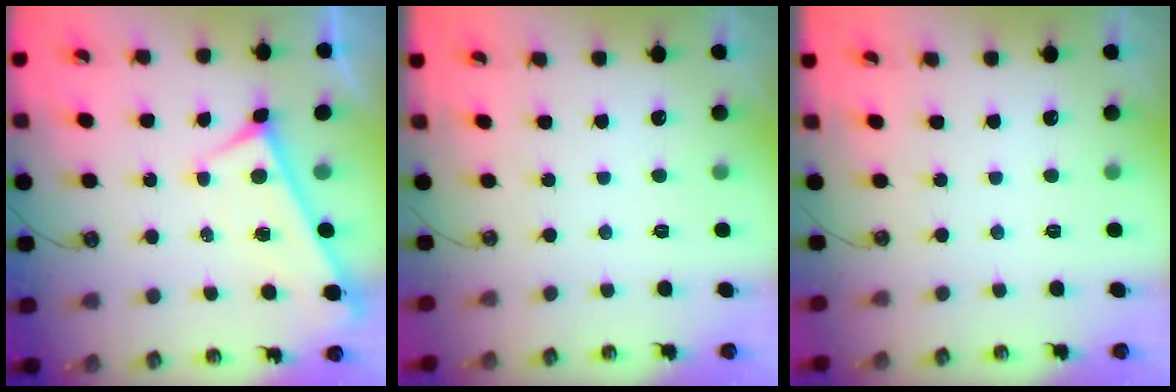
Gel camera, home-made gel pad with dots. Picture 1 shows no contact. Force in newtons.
{"total": 0.0}
{"total": 0.0}